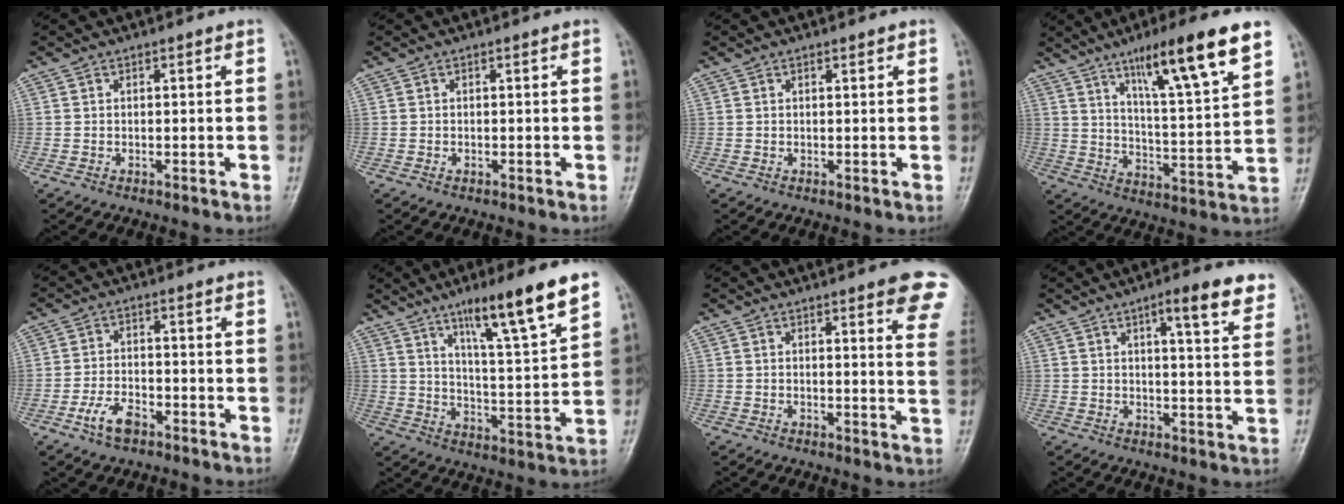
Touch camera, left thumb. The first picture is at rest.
{"total": 0.0}
{"total": 0.7, "force": [0.5, 0.2, 0.5], "torque": [-0.008, -0.001, 0.006]}
{"total": 17.4, "force": [10.5, 2.4, 13.7], "torque": [-0.203, -0.048, 0.172]}
{"total": 5.3, "force": [-3.1, 2.7, 3.3], "torque": [-0.065, 0.017, -0.058]}
{"total": 15.9, "force": [10.0, 1.6, 12.2], "torque": [-0.187, -0.050, 0.165]}
{"total": 10.6, "force": [6.6, 2.2, 8.1], "torque": [-0.067, -0.025, 0.063]}
{"total": 8.6, "force": [5.3, 1.8, 6.6], "torque": [-0.072, -0.026, 0.069]}